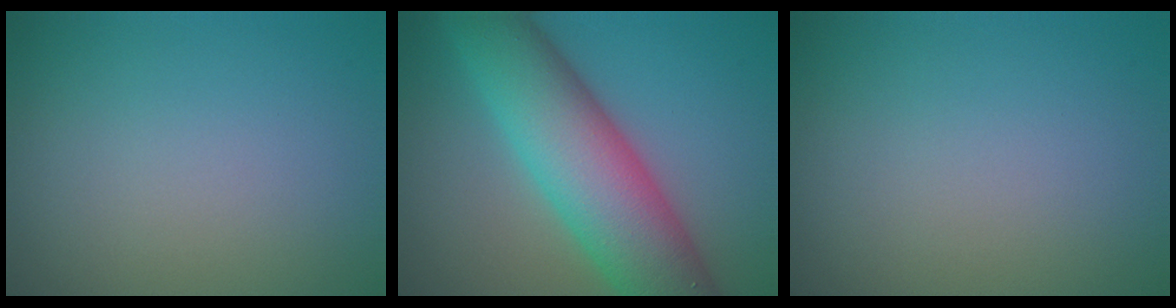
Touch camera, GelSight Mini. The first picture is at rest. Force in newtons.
{"total": 10.7, "press": 10.7, "slide": 0.2}
{"total": 0.0}